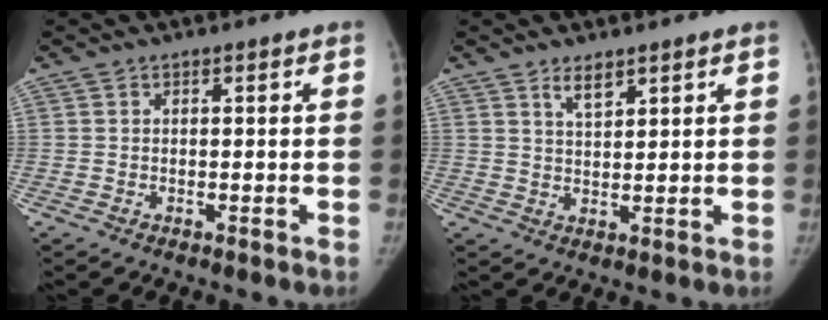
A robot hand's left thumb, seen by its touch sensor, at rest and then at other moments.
{"total": 3.2, "force": [2.3, 1.1, 1.9], "torque": [-0.027, -0.017, 0.045]}